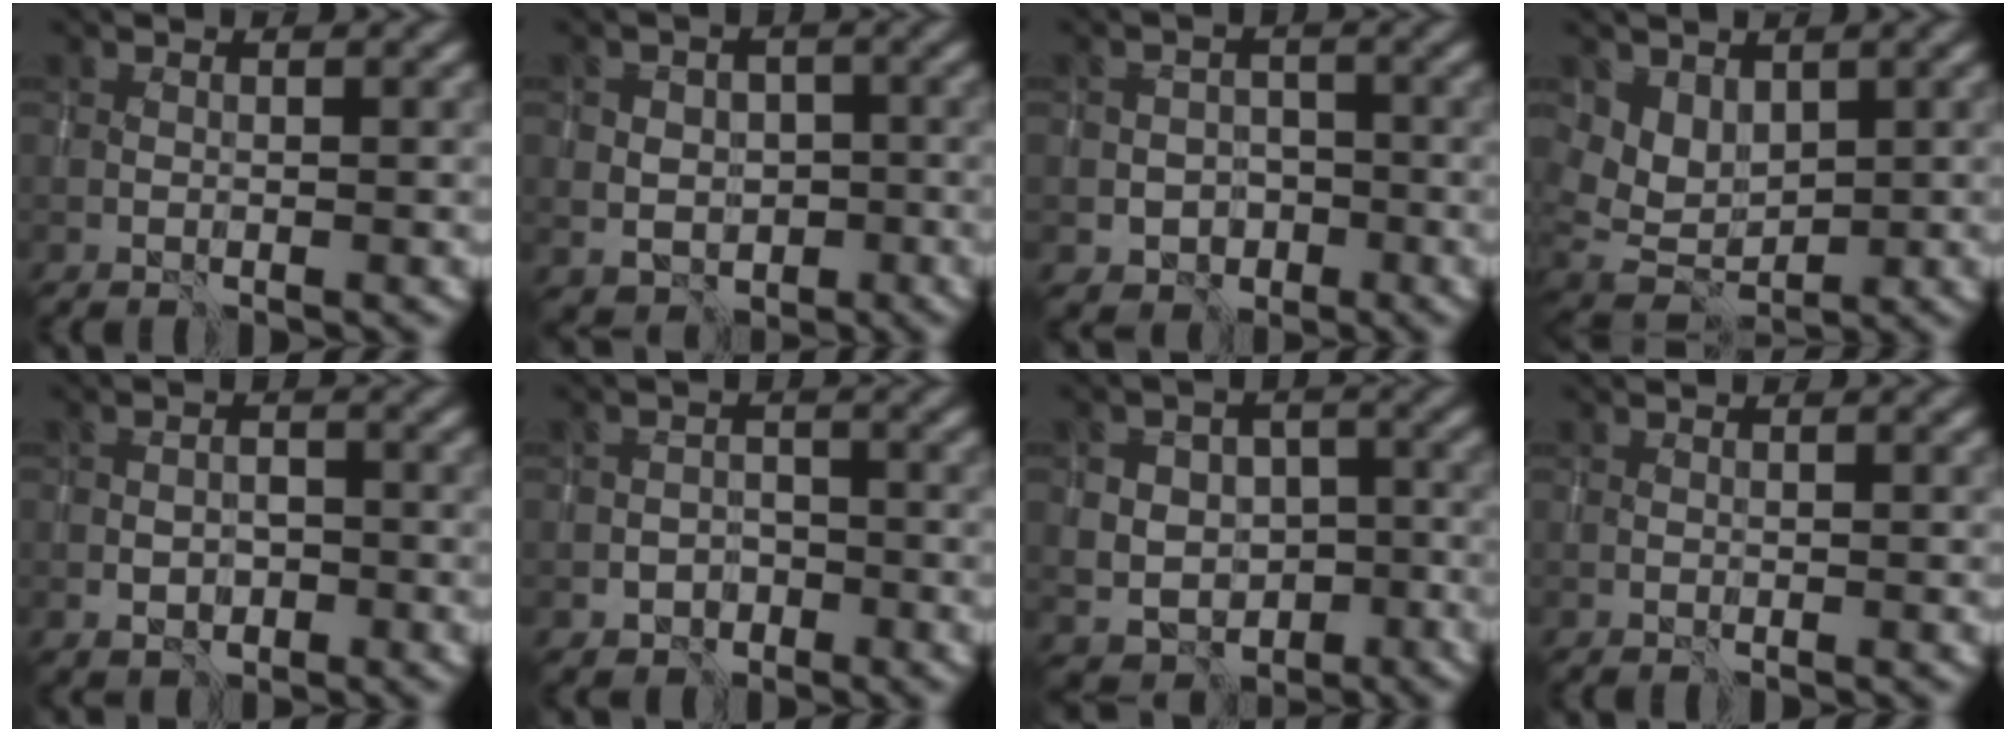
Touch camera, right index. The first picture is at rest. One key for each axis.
{"total": 3.5, "fx": -0.3, "fy": 3.1, "fz": 1.7, "tx": -0.012, "ty": 0.004, "tz": -0.005}
{"total": 2.9, "fx": -1.2, "fy": 2.5, "fz": 0.9, "tx": -0.006, "ty": 0.001, "tz": -0.021}
{"total": 2.6, "fx": 1.5, "fy": 1.9, "fz": 1.0, "tx": -0.021, "ty": -0.008, "tz": 0.032}
{"total": 2.1, "fx": -0.8, "fy": 1.6, "fz": 1.2, "tx": -0.016, "ty": 0.003, "tz": -0.012}
{"total": 2.2, "fx": -1.3, "fy": 1.7, "fz": 0.6, "tx": -0.002, "ty": 0.005, "tz": -0.024}
{"total": 7.1, "fx": -1.1, "fy": 6.1, "fz": 3.5, "tx": -0.039, "ty": 0.015, "tz": -0.030}
{"total": 0.0}